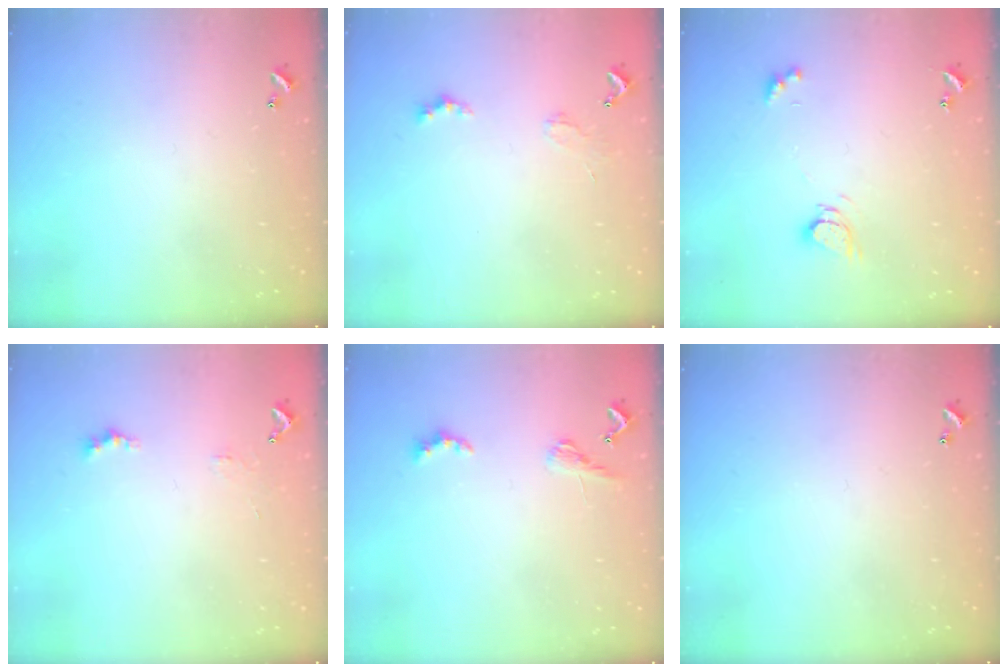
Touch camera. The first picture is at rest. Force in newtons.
{"total": 1.5, "press": 1.5, "slide": 0.5}
{"total": 4.7, "press": 4.7, "slide": 0.3}
{"total": 2.1, "press": 2.0, "slide": 0.5}
{"total": 1.9, "press": 1.8, "slide": 0.5}
{"total": 0.0}